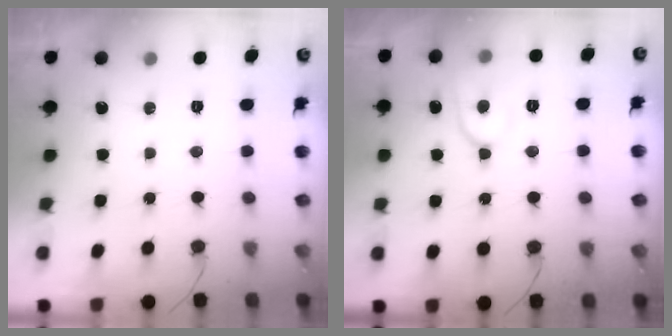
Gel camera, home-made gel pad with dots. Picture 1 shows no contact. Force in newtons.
{"total": 9.5, "press": 9.4, "slide": 1.1}